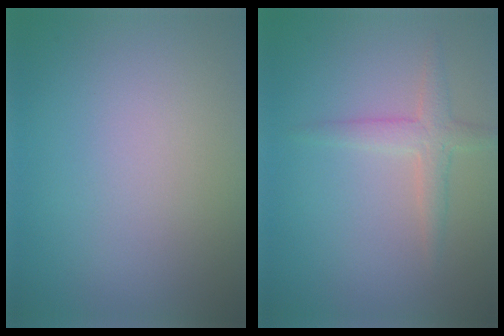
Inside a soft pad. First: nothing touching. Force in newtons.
{"total": 2.1, "press": 2.1, "slide": 0.1}